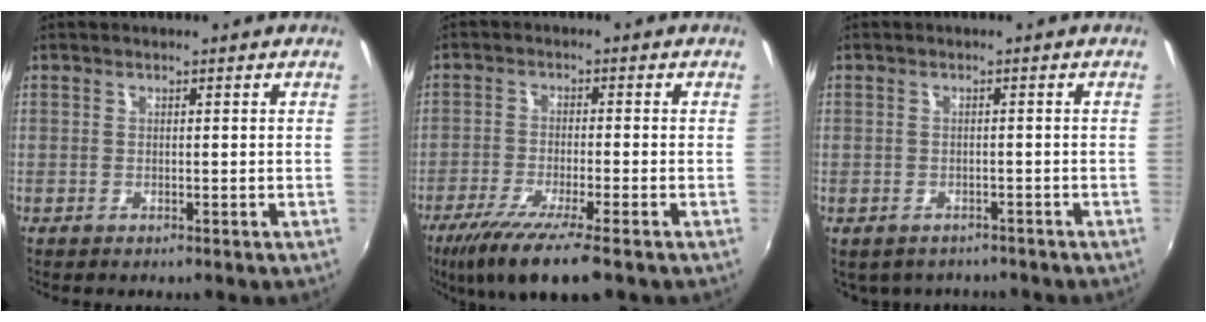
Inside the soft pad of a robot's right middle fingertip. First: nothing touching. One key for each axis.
{"total": 10.7, "fx": -7.2, "fy": 1.2, "fz": 7.8, "tx": -0.167, "ty": -0.037, "tz": -0.128}
{"total": 4.3, "fx": -3.4, "fy": 2.4, "fz": 1.2, "tx": -0.031, "ty": -0.017, "tz": -0.041}